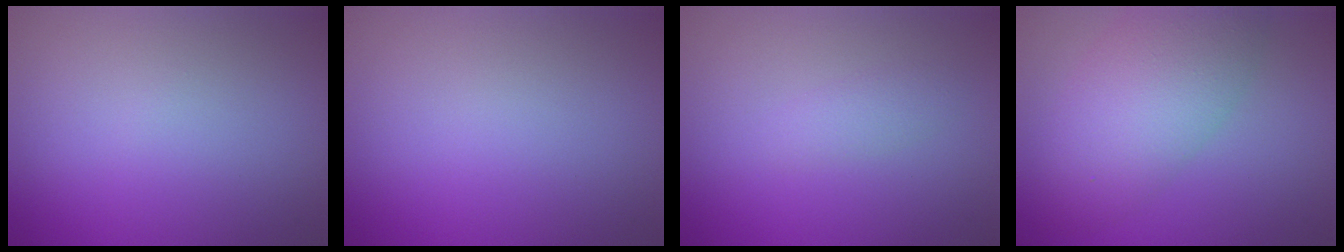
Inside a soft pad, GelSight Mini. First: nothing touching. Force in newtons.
{"total": 0.0}
{"total": 1.2, "press": 1.2, "slide": 0.1}
{"total": 6.4, "press": 6.4, "slide": 0.2}